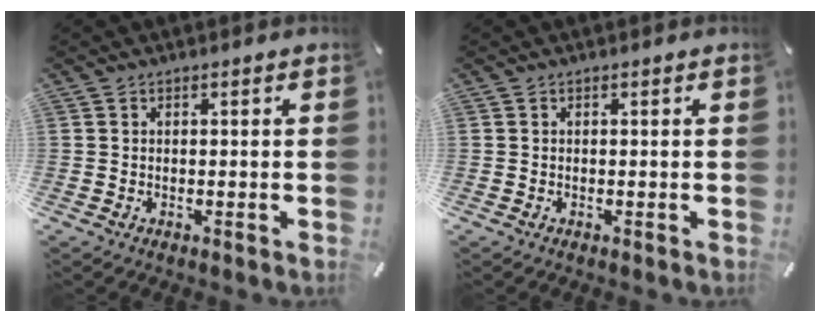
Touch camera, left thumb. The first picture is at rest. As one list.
[{"total": 0.0}]